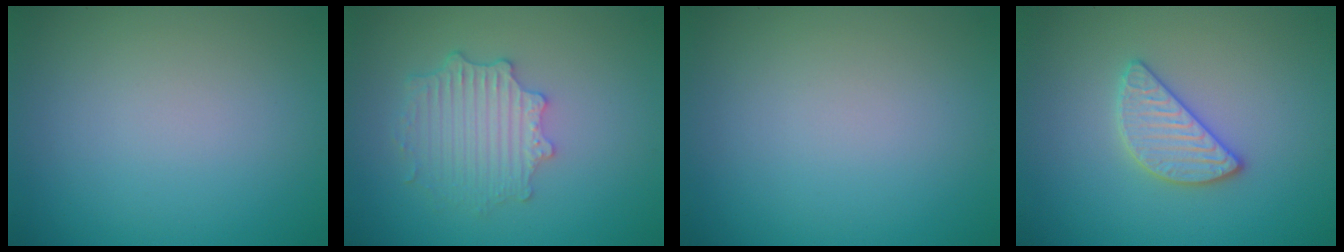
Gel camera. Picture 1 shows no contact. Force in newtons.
{"total": 4.0, "press": 3.3, "slide": 2.3}
{"total": 0.0}
{"total": 2.8, "press": 2.7, "slide": 0.5}